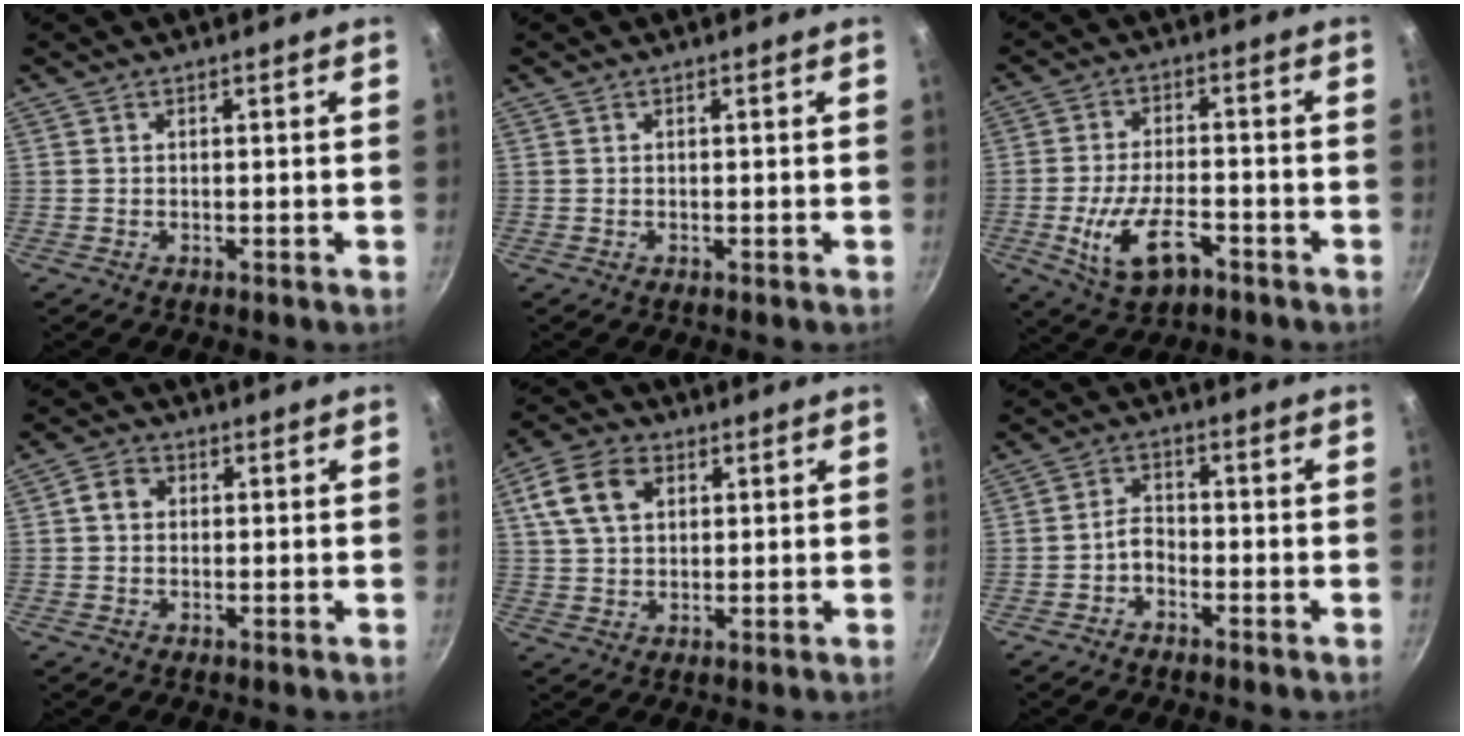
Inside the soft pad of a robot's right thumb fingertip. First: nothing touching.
{"total": 0.0}
{"total": 10.9, "force": [-4.5, 5.2, 8.4], "torque": [-0.150, 0.014, -0.078]}
{"total": 3.6, "force": [0.5, 3.0, 1.9], "torque": [-0.027, 0.007, 0.003]}
{"total": 9.8, "force": [3.4, 6.7, 6.3], "torque": [-0.109, 0.009, 0.058]}
{"total": 3.2, "force": [-2.0, 1.9, 1.7], "torque": [-0.024, 0.028, -0.039]}